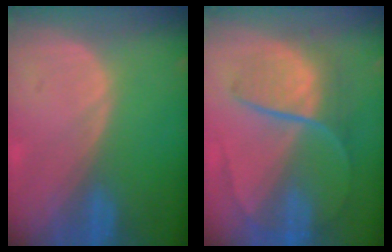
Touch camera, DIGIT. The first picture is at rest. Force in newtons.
{"total": 8.7, "press": 7.5, "slide": 4.5}